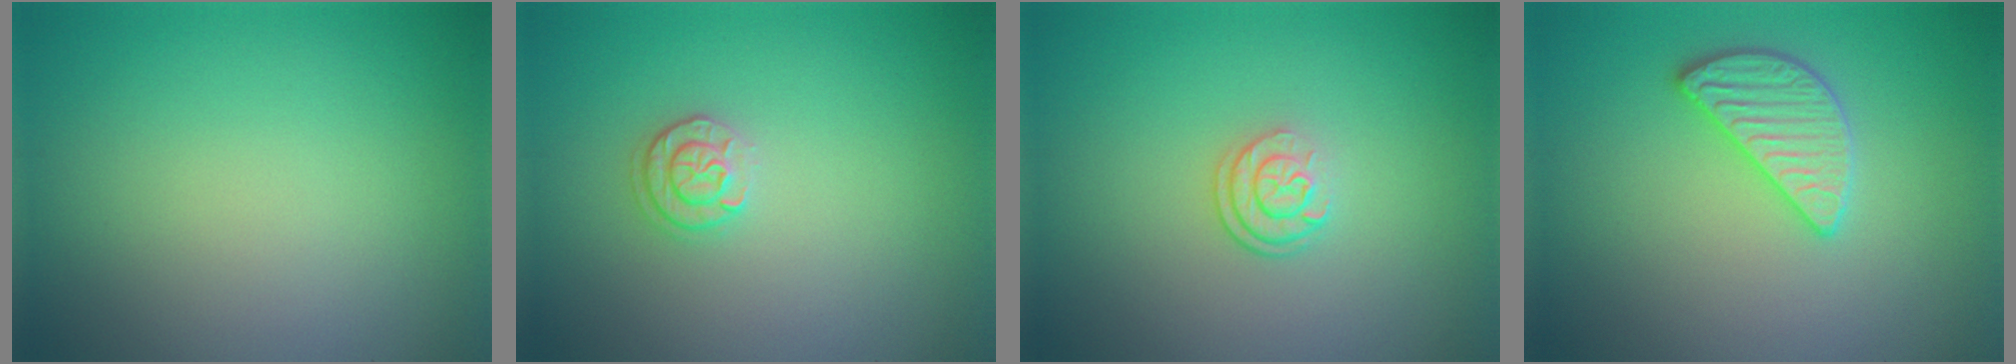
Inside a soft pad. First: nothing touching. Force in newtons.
{"total": 1.8, "press": 1.7, "slide": 0.4}
{"total": 2.4, "press": 1.7, "slide": 1.7}
{"total": 2.8, "press": 2.8, "slide": 0.1}